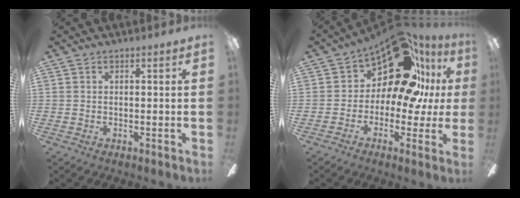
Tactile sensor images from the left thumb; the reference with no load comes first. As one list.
[{"total": 18.9, "force": [9.8, 9.9, 12.8], "torque": [-0.190, -0.058, 0.171]}]